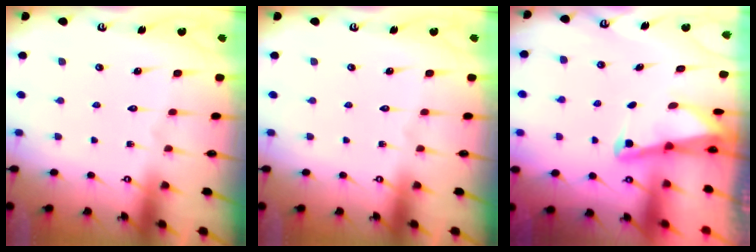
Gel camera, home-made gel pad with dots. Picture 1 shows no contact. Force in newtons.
{"total": 0.0}
{"total": 2.1, "press": 2.1, "slide": 0.3}